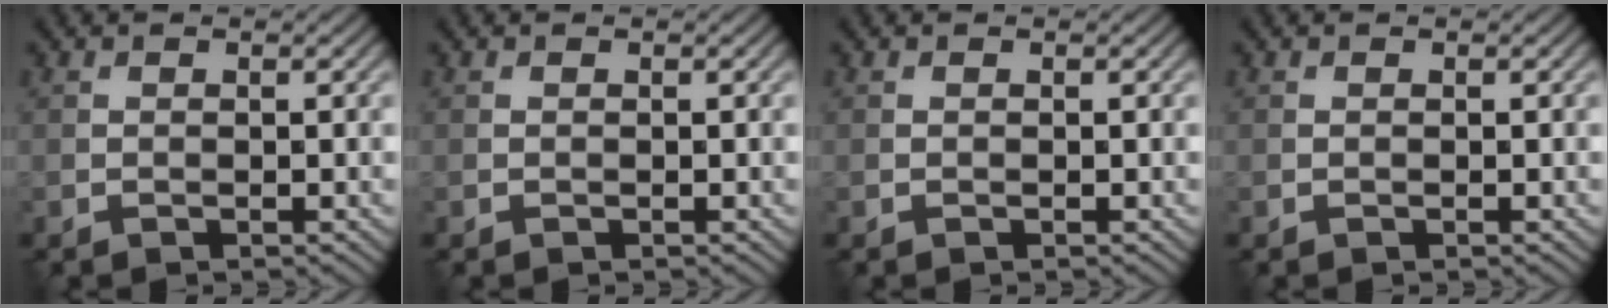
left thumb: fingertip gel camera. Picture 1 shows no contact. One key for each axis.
{"total": 0.0}
{"total": 0.0}
{"total": 0.0}